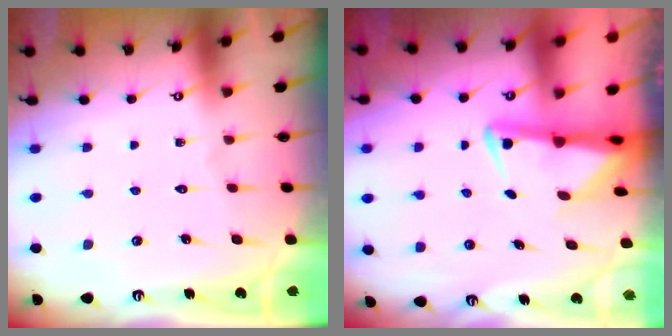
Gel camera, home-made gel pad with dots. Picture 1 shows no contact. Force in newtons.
{"total": 3.5, "press": 3.4, "slide": 0.7}